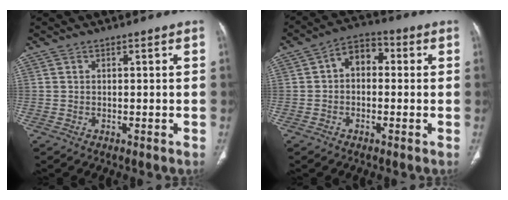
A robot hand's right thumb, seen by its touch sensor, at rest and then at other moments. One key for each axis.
{"total": 6.4, "fx": 0.4, "fy": 4.6, "fz": 4.5, "tx": -0.049, "ty": 0.022, "tz": -0.008}